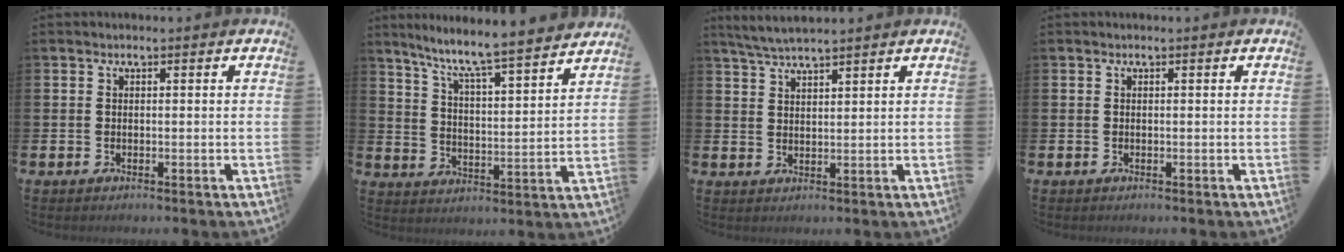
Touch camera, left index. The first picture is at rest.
{"total": 7.9, "force": [7.4, -0.1, 2.7], "torque": [-0.079, -0.064, 0.123]}
{"total": 3.8, "force": [3.6, 0.2, 1.2], "torque": [-0.036, -0.009, 0.067]}
{"total": 0.0}